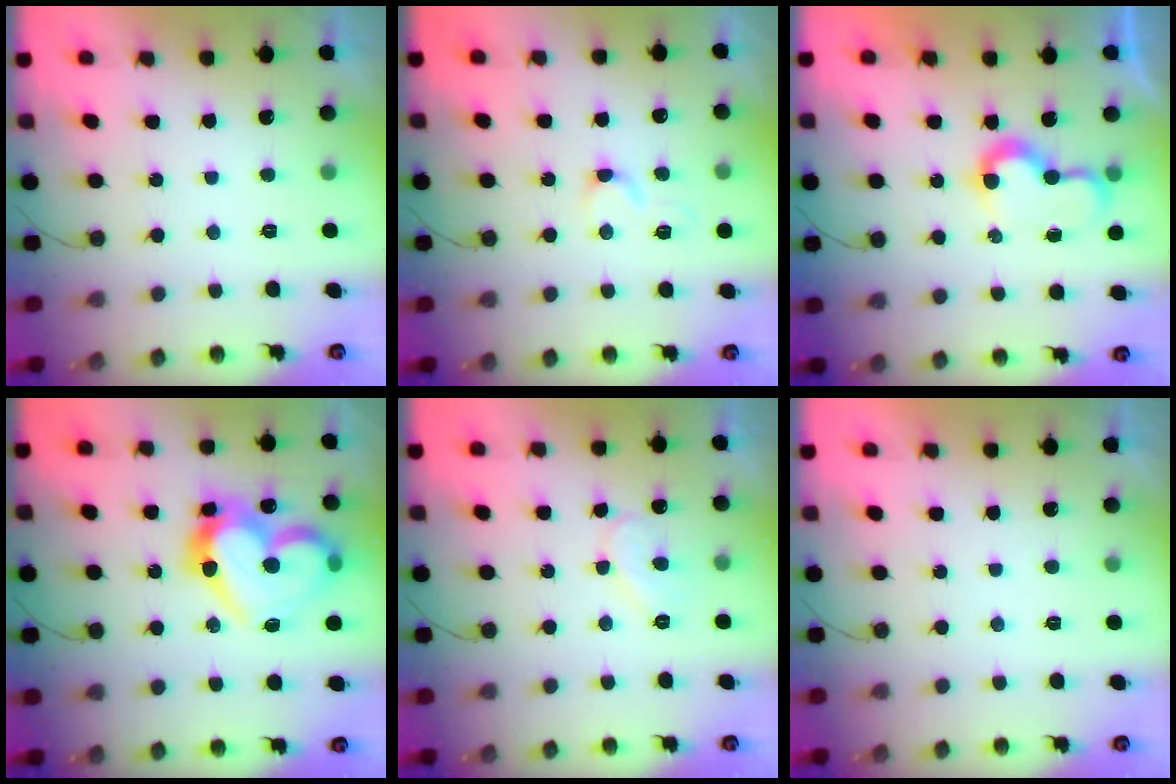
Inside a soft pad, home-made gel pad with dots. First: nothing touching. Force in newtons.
{"total": 3.9, "press": 3.9, "slide": 0.4}
{"total": 7.5, "press": 7.5, "slide": 0.4}
{"total": 21.2, "press": 21.1, "slide": 2.6}
{"total": 8.0, "press": 8.0, "slide": 0.5}
{"total": 1.8, "press": 1.8, "slide": 0.0}